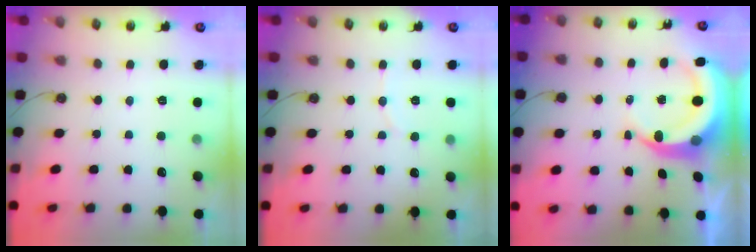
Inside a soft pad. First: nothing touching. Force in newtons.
{"total": 4.9, "press": 4.7, "slide": 1.4}
{"total": 8.7, "press": 8.6, "slide": 1.3}